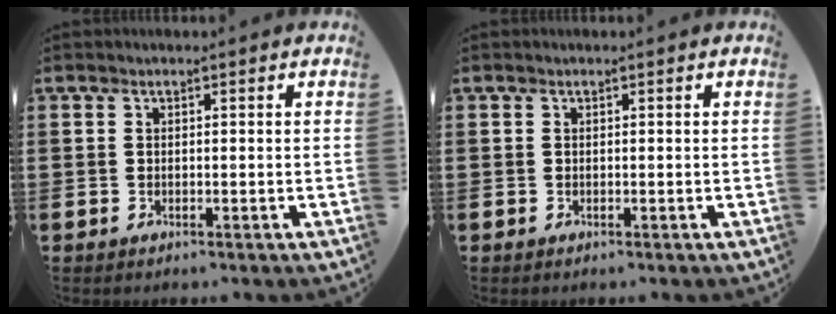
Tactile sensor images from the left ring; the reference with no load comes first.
{"total": 0.0}